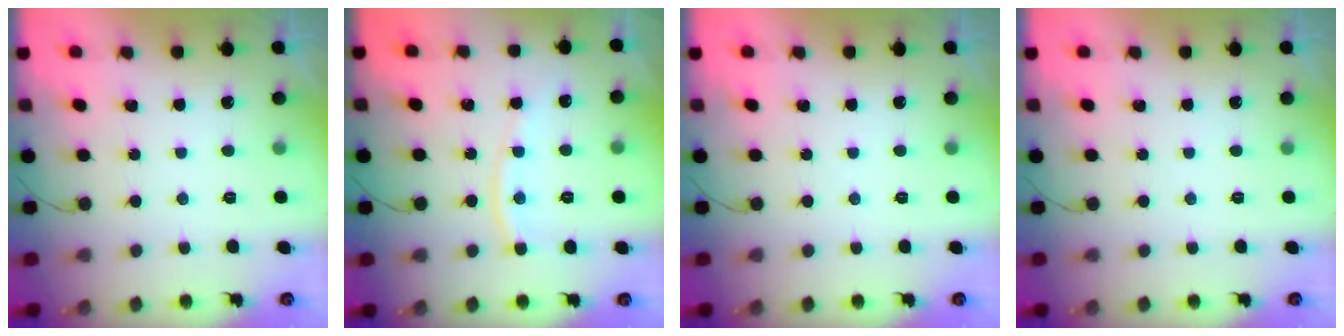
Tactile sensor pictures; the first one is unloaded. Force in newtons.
{"total": 8.6, "press": 8.5, "slide": 1.0}
{"total": 0.0}
{"total": 0.0}